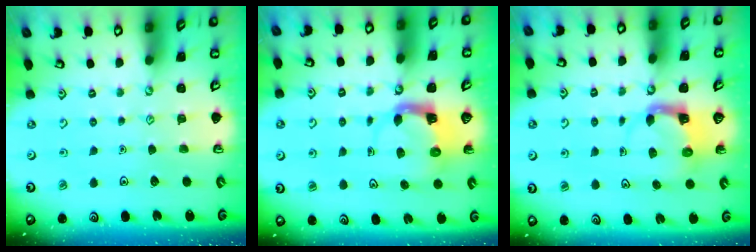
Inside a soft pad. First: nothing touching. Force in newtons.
{"total": 3.9, "press": 3.8, "slide": 0.6}
{"total": 3.9, "press": 3.8, "slide": 0.6}